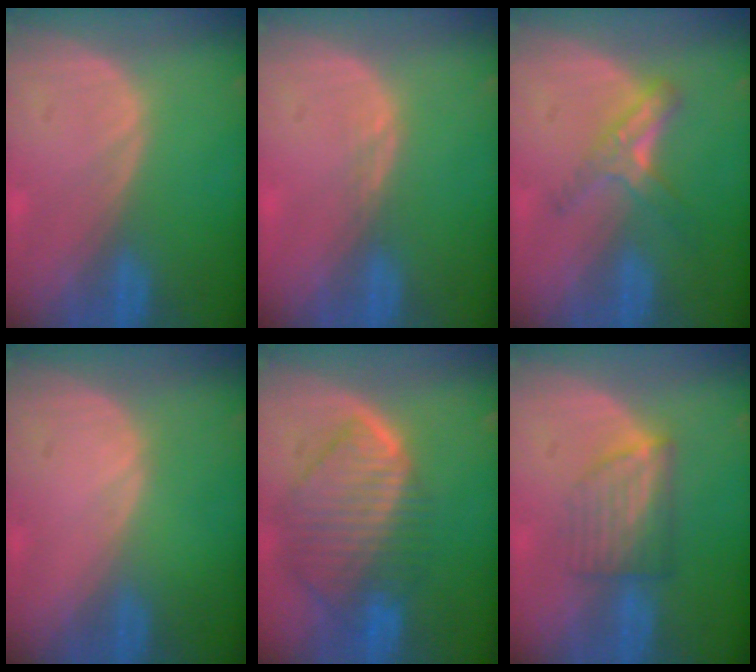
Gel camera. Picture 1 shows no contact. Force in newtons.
{"total": 1.0, "press": 0.8, "slide": 0.7}
{"total": 5.4, "press": 4.8, "slide": 2.6}
{"total": 0.0}
{"total": 10.1, "press": 8.8, "slide": 5.1}
{"total": 6.1, "press": 5.5, "slide": 2.7}